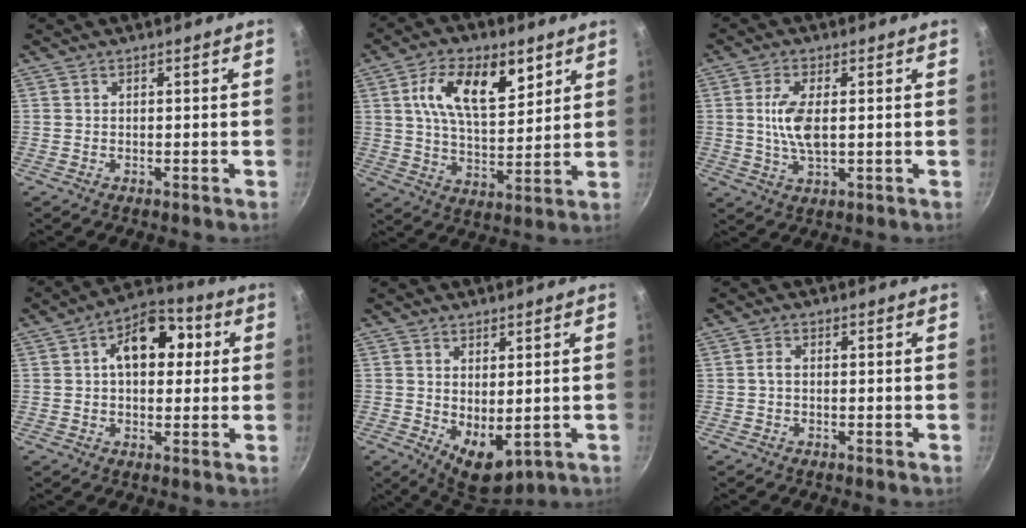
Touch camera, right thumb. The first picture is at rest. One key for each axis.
{"total": 15.2, "fx": 6.3, "fy": 7.5, "fz": 11.6, "tx": -0.172, "ty": -0.020, "tz": 0.114}
{"total": 7.1, "fx": 0.6, "fy": 3.0, "fz": 6.4, "tx": -0.138, "ty": -0.007, "tz": 0.014}
{"total": 12.2, "fx": 2.6, "fy": 7.4, "fz": 9.3, "tx": -0.109, "ty": 0.023, "tz": 0.029}
{"total": 8.1, "fx": -1.1, "fy": 4.2, "fz": 6.8, "tx": -0.093, "ty": -0.013, "tz": 0.005}
{"total": 1.5, "fx": -0.2, "fy": 0.9, "fz": 1.2, "tx": -0.019, "ty": 0.003, "tz": -0.006}